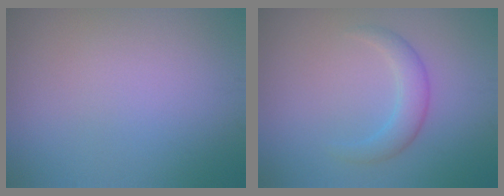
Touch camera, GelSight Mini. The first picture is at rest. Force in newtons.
{"total": 2.4, "press": 2.4, "slide": 0.1}